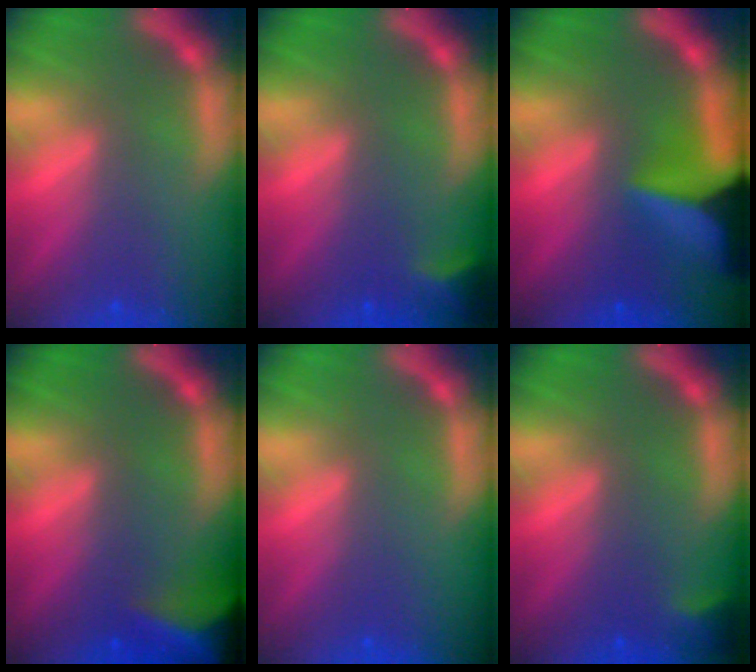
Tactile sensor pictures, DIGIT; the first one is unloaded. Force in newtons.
{"total": 1.9}
{"total": 10.0}
{"total": 8.5}
{"total": 0.0}
{"total": 1.4}